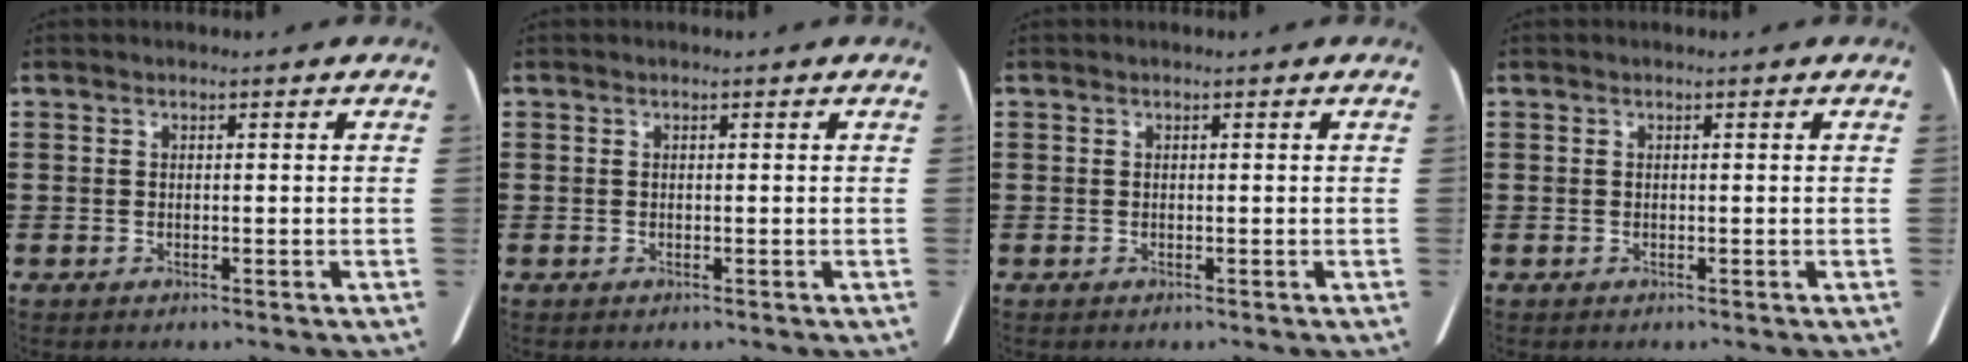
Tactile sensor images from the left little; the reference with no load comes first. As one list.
[{"total": 0.0}, {"total": 0.0}, {"total": 0.0}]